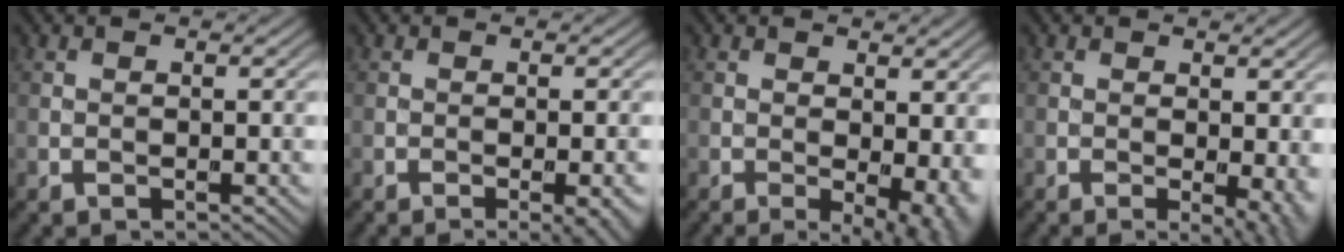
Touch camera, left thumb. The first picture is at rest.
{"total": 3.9, "force": [-1.7, 0.8, 3.4], "torque": [-0.040, 0.002, -0.023]}
{"total": 7.0, "force": [-0.8, 3.1, 6.2], "torque": [-0.076, -0.009, -0.002]}
{"total": 4.6, "force": [-0.6, 1.5, 4.4], "torque": [-0.056, -0.007, -0.005]}